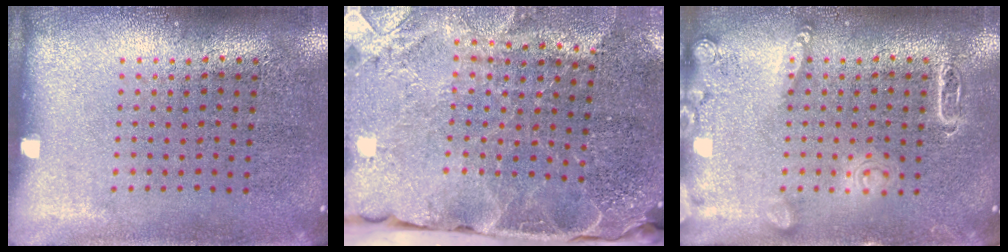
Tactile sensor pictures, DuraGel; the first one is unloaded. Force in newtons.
{"total": 3.7, "press": 3.2, "slide": 1.7}
{"total": 2.5, "press": 2.5, "slide": 0.3}